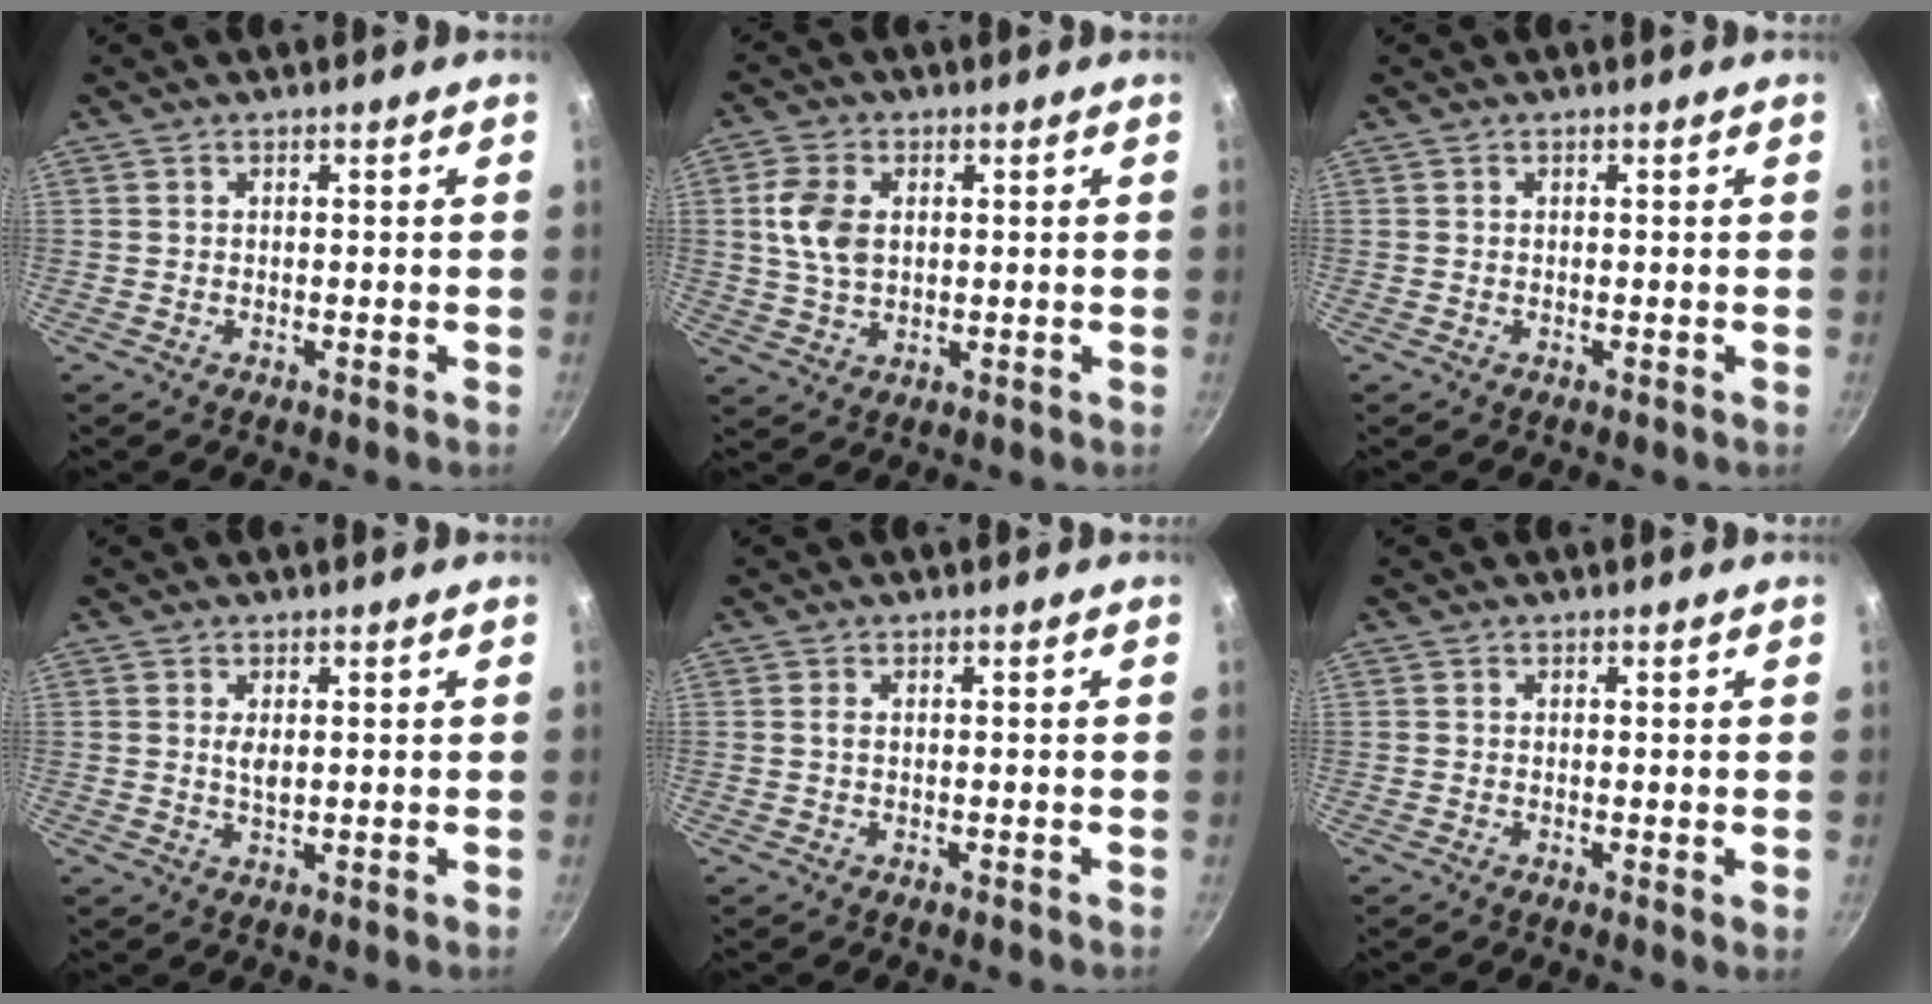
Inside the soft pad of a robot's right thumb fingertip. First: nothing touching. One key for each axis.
{"total": 7.8, "fx": 1.4, "fy": 5.2, "fz": 5.6, "tx": -0.101, "ty": 0.002, "tz": 0.025}
{"total": 0.0}
{"total": 2.5, "fx": 0.7, "fy": 1.2, "fz": 2.1, "tx": -0.036, "ty": -0.004, "tz": 0.013}
{"total": 0.7, "fx": 0.2, "fy": 0.4, "fz": 0.6, "tx": -0.013, "ty": 0.001, "tz": 0.002}
{"total": 0.7, "fx": 0.2, "fy": 0.2, "fz": 0.6, "tx": -0.009, "ty": -0.007, "tz": -0.002}